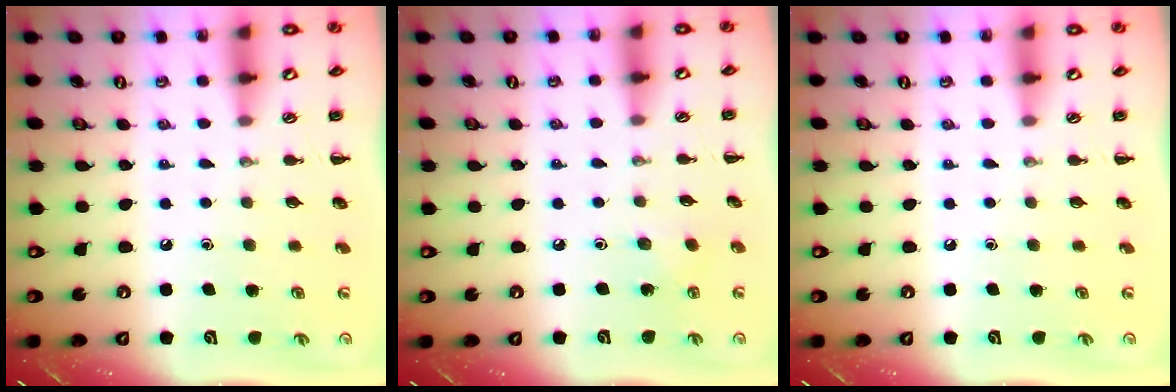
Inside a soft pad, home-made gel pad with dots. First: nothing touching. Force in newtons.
{"total": 2.9, "press": 2.8, "slide": 0.9}
{"total": 0.0}